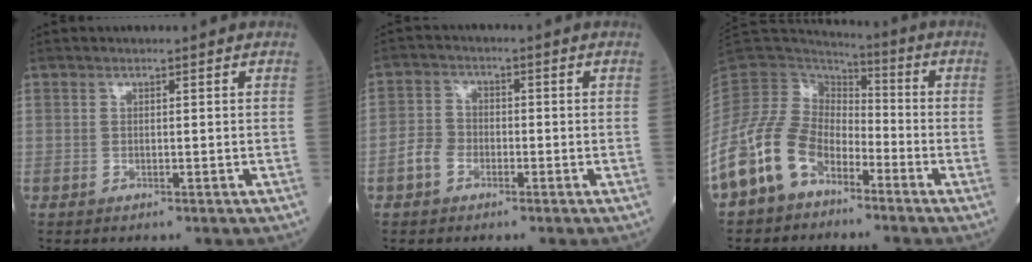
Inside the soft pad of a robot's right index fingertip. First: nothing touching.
{"total": 3.8, "force": [-1.8, 2.8, 1.7], "torque": [-0.035, 0.010, -0.038]}
{"total": 14.3, "force": [-8.6, 8.8, 7.3], "torque": [-0.176, 0.019, -0.174]}